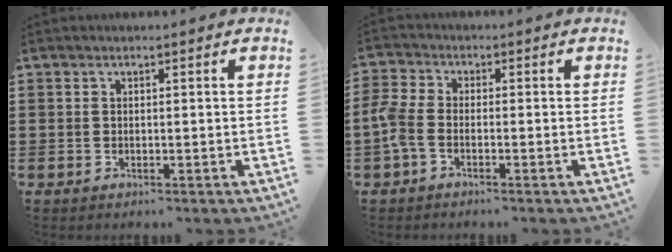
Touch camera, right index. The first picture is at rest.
{"total": 3.2, "force": [-1.8, 1.5, 2.2], "torque": [-0.067, -0.004, -0.042]}